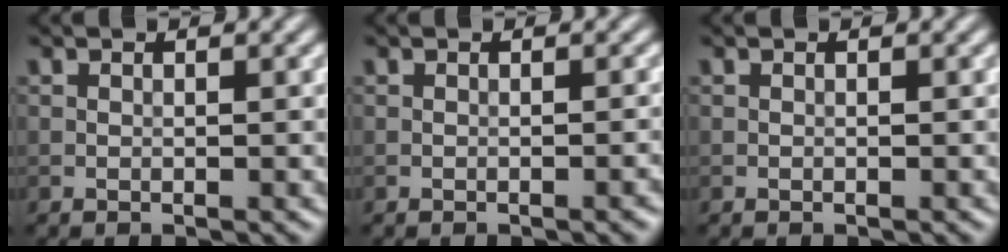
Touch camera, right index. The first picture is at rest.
{"total": 0.8, "force": [-0.4, 0.1, 0.7], "torque": [-0.008, 0.001, -0.005]}
{"total": 0.0}